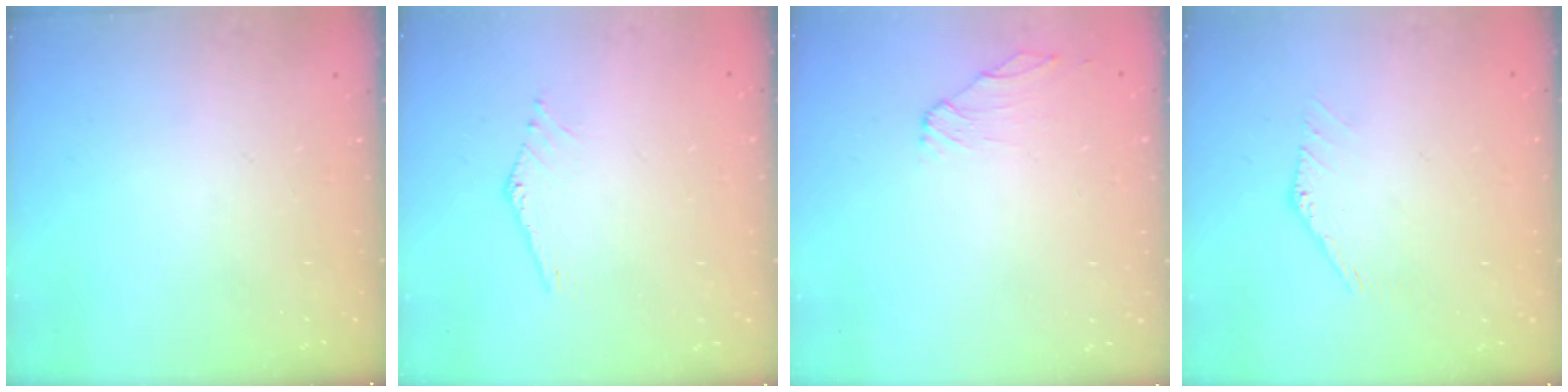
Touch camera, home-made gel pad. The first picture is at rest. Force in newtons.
{"total": 1.5, "press": 1.5, "slide": 0.0}
{"total": 0.6, "press": 0.5, "slide": 0.3}
{"total": 1.0, "press": 1.0, "slide": 0.1}